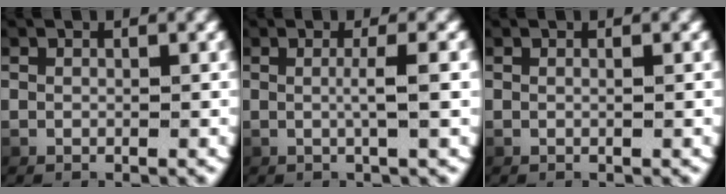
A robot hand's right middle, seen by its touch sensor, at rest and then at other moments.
{"total": 1.8, "force": [0.2, -0.6, 1.7], "torque": [-0.036, 0.001, 0.005]}
{"total": 0.0}